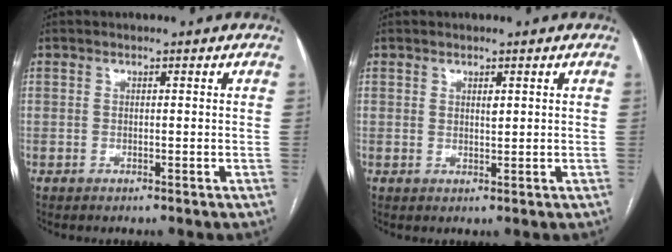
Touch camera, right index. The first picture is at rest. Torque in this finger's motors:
{"motor_torque": [0.02, 0.01, -0.02, 0.02]}